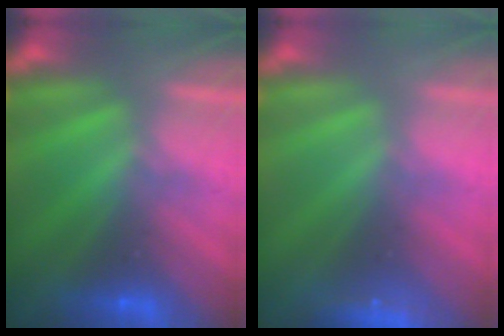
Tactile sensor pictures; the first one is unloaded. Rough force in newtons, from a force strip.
{"total": 2.4}